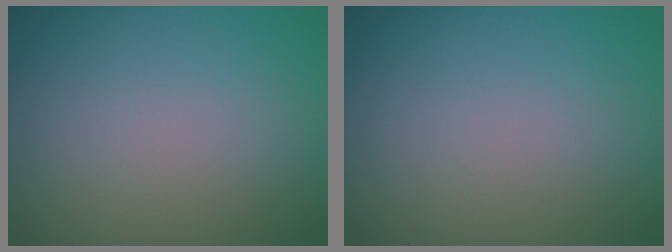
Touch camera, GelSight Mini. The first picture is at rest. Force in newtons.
{"total": 0.0}